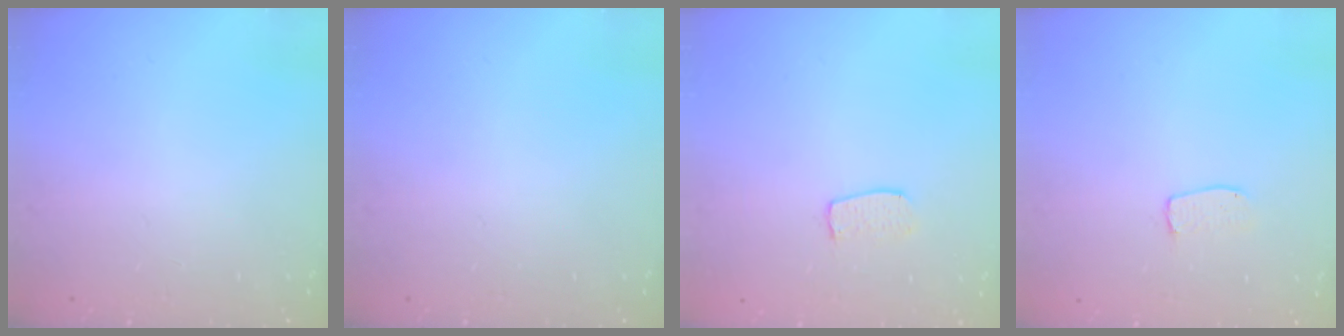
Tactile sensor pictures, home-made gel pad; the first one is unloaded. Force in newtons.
{"total": 0.0}
{"total": 5.9, "press": 5.9, "slide": 0.3}
{"total": 4.5, "press": 4.5, "slide": 0.2}